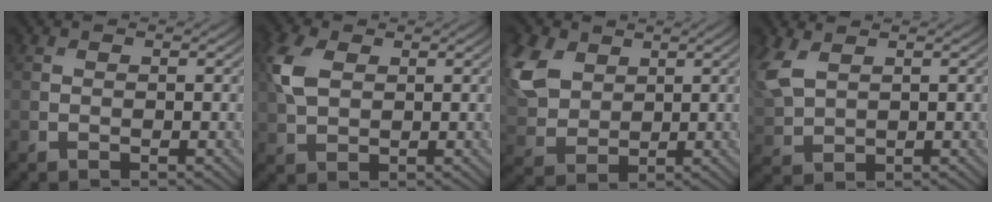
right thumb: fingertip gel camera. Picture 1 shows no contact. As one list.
[{"total": 5.3, "force": [1.5, 3.5, 3.7], "torque": [-0.102, 0.009, 0.028]}, {"total": 9.8, "force": [3.7, 6.8, 5.9], "torque": [-0.188, 0.020, 0.075]}, {"total": 6.6, "force": [2.8, 3.8, 4.6], "torque": [-0.149, 0.008, 0.063]}]